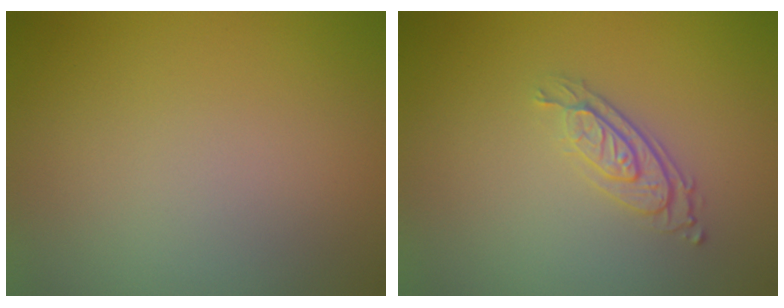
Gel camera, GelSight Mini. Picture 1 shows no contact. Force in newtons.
{"total": 2.8, "press": 2.0, "slide": 1.8}